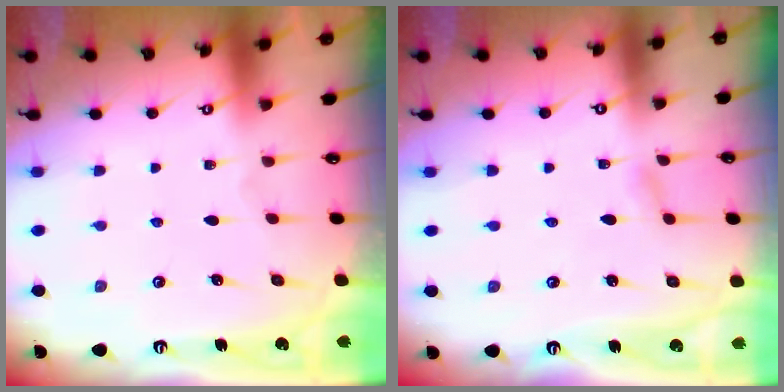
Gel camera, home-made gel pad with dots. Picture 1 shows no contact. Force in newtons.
{"total": 2.1, "press": 2.0, "slide": 0.2}